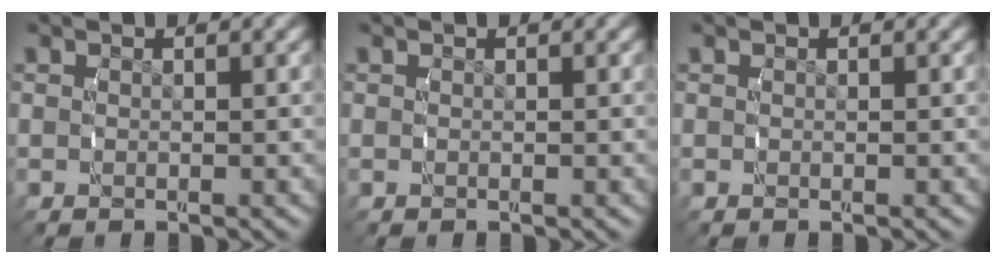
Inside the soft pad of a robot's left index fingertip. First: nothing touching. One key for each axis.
{"total": 0.0}
{"total": 0.0}